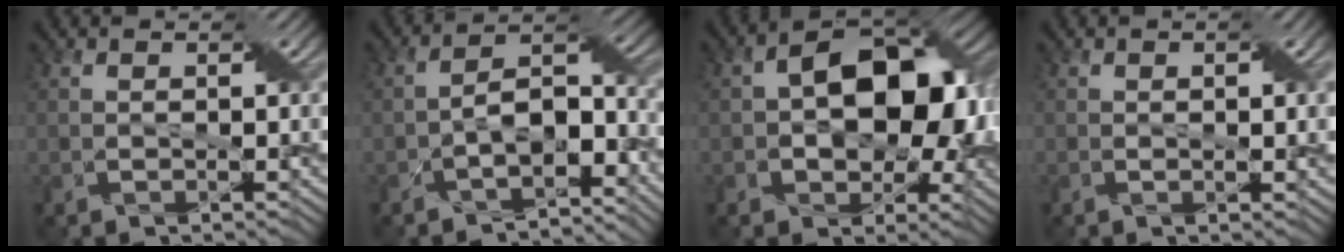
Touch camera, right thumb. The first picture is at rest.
{"total": 7.1, "force": [-4.2, 3.5, 4.5], "torque": [-0.065, 0.000, -0.079]}
{"total": 13.7, "force": [0.8, 8.6, 10.7], "torque": [-0.150, 0.011, 0.006]}
{"total": 2.4, "force": [0.4, 0.5, 2.3], "torque": [-0.038, 0.003, 0.006]}